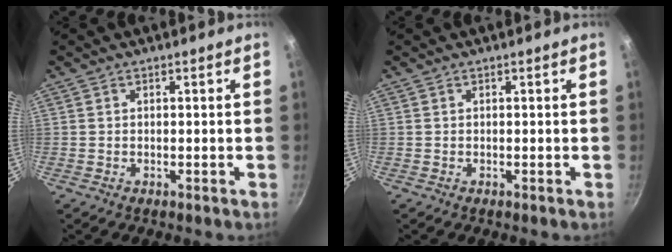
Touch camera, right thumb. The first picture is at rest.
{"total": 0.0}